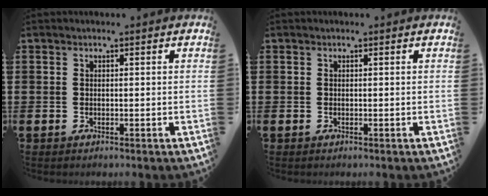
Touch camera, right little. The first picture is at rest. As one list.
[{"total": 0.0}]